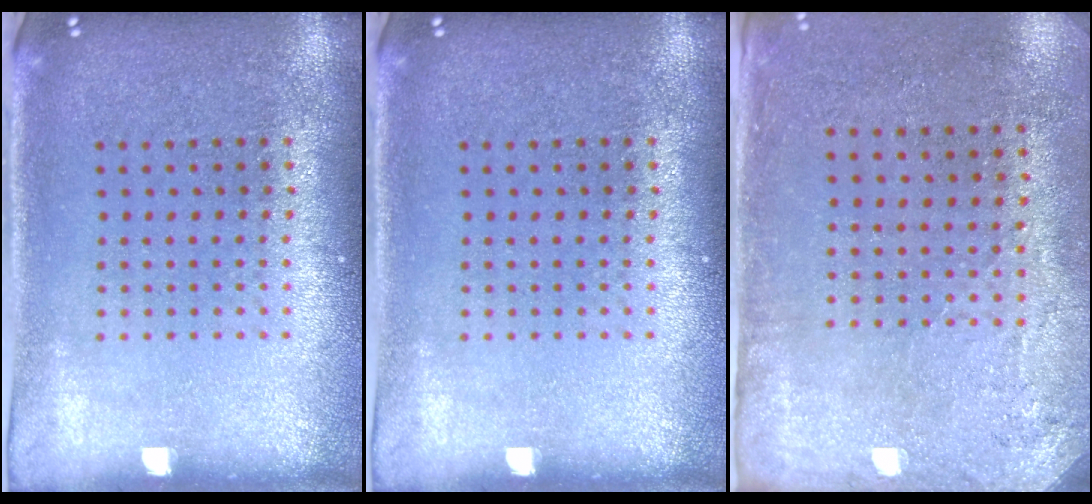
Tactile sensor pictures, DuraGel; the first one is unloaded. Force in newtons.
{"total": 0.0}
{"total": 2.9, "press": 2.3, "slide": 1.6}